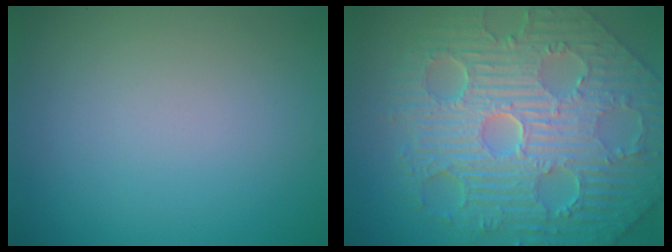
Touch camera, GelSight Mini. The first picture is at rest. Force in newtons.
{"total": 11.8, "press": 7.7, "slide": 8.9}